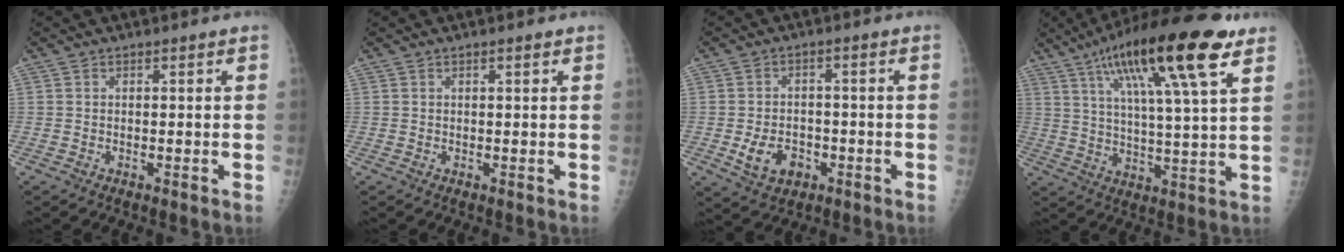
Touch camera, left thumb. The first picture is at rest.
{"total": 0.7, "force": [0.4, 0.1, 0.6], "torque": [-0.009, 0.000, 0.007]}
{"total": 6.7, "force": [-2.3, 4.8, 4.0], "torque": [-0.056, 0.012, -0.032]}
{"total": 21.3, "force": [11.1, 4.0, 17.8], "torque": [-0.292, -0.016, 0.181]}